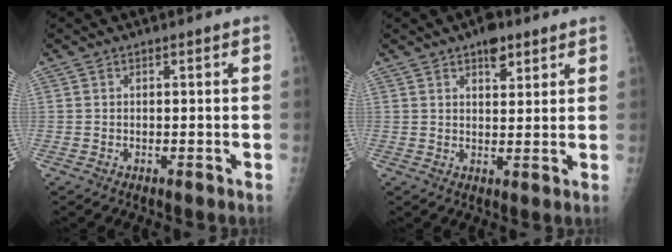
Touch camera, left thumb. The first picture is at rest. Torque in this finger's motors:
{"motor_torque": [0.46, 0.19, 0.47, -0.09, 0.12]}